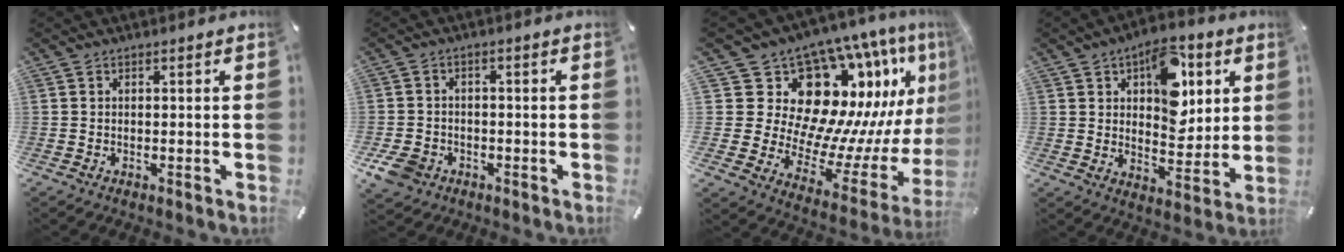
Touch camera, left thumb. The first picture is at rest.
{"total": 5.7, "force": [-2.8, 4.4, 2.3], "torque": [-0.060, 0.011, -0.053]}
{"total": 21.1, "force": [13.8, 11.5, 11.2], "torque": [-0.142, -0.170, 0.268]}
{"total": 15.0, "force": [6.1, 9.5, 9.9], "torque": [-0.124, -0.017, 0.104]}